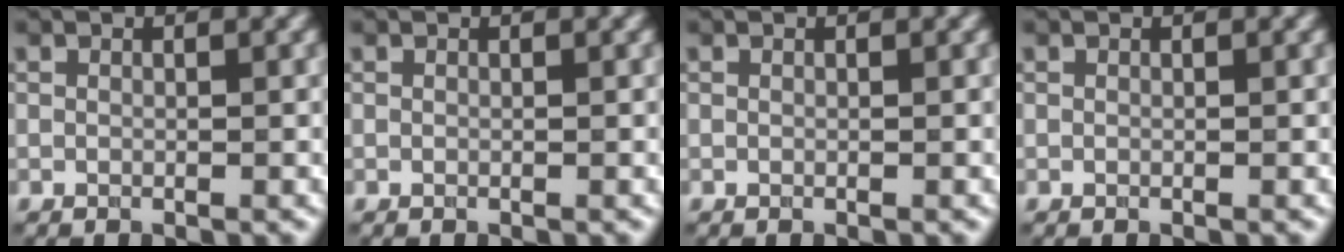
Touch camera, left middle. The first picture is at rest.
{"total": 0.0}
{"total": 0.0}
{"total": 0.0}